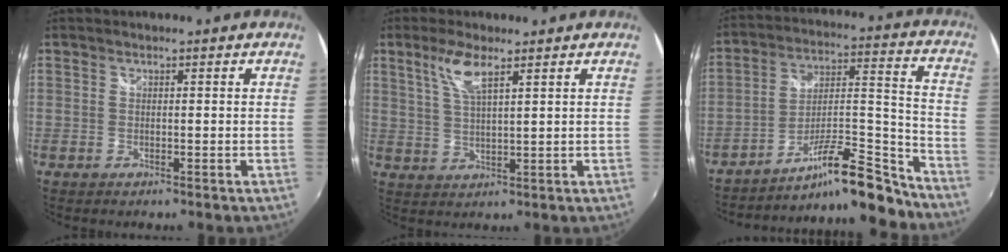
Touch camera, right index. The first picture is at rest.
{"total": 5.7, "force": [3.3, 1.3, 4.5], "torque": [-0.092, 0.002, 0.068]}
{"total": 17.5, "force": [-15.0, 3.3, 8.3], "torque": [-0.130, 0.027, -0.229]}